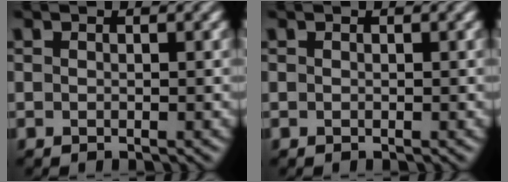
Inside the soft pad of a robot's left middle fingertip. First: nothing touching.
{"total": 0.0}